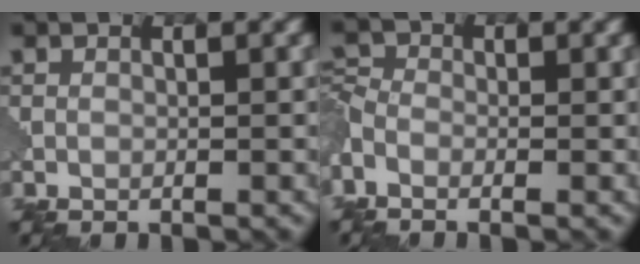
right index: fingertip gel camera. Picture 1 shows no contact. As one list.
[{"total": 2.2, "force": [-0.9, 1.6, 1.2], "torque": [-0.036, 0.003, -0.032]}]